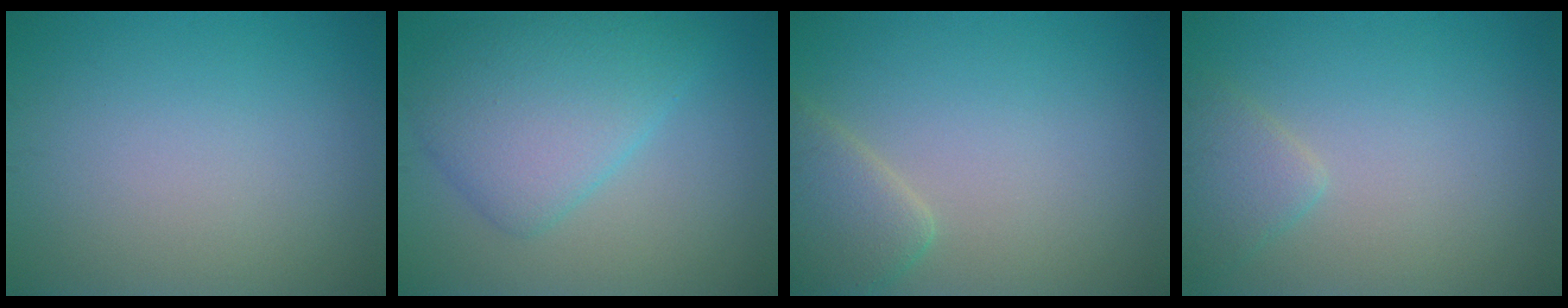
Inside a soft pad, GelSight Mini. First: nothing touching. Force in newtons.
{"total": 6.1, "press": 6.1, "slide": 0.1}
{"total": 3.3, "press": 3.3, "slide": 0.2}
{"total": 2.1, "press": 2.1, "slide": 0.1}